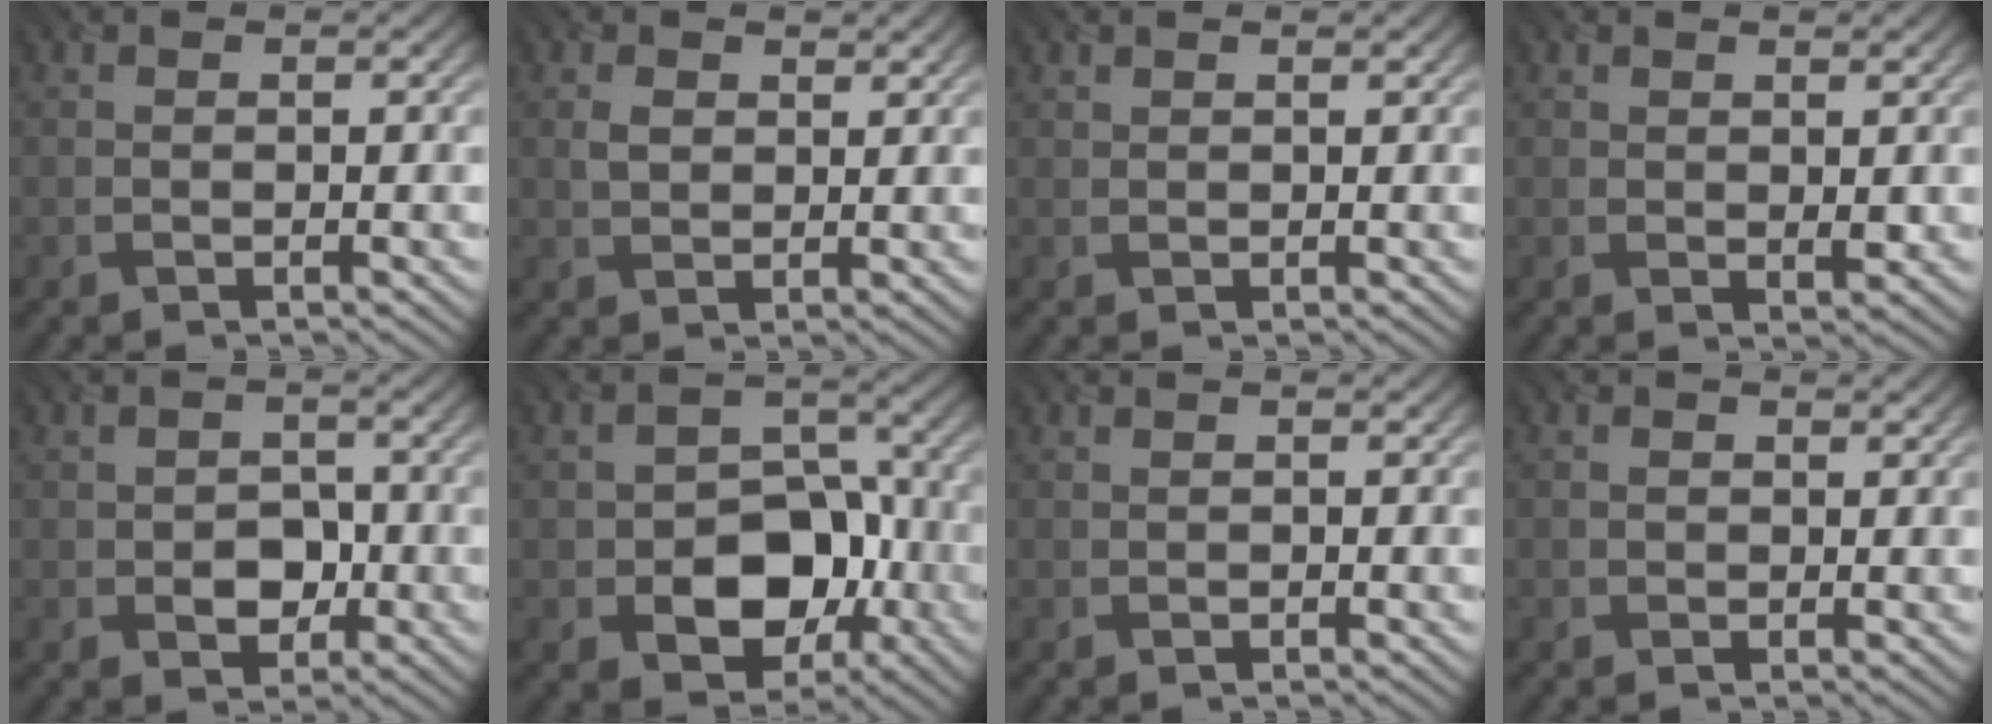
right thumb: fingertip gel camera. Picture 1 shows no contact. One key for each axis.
{"total": 2.5, "fx": 1.1, "fy": 1.7, "fz": 1.4, "tx": -0.037, "ty": -0.001, "tz": 0.023}
{"total": 0.8, "fx": 0.8, "fy": 0.3, "fz": 0.2, "tx": -0.008, "ty": 0.000, "tz": 0.018}
{"total": 1.6, "fx": 0.7, "fy": 0.7, "fz": 1.2, "tx": -0.023, "ty": -0.006, "tz": 0.017}
{"total": 3.8, "fx": -0.9, "fy": 3.0, "fz": 2.2, "tx": -0.034, "ty": -0.005, "tz": -0.017}
{"total": 10.1, "fx": -3.0, "fy": 7.1, "fz": 6.4, "tx": -0.097, "ty": -0.010, "tz": -0.052}
{"total": 0.0}
{"total": 0.9, "fx": 0.2, "fy": 0.8, "fz": 0.3, "tx": -0.008, "ty": -0.003, "tz": 0.003}